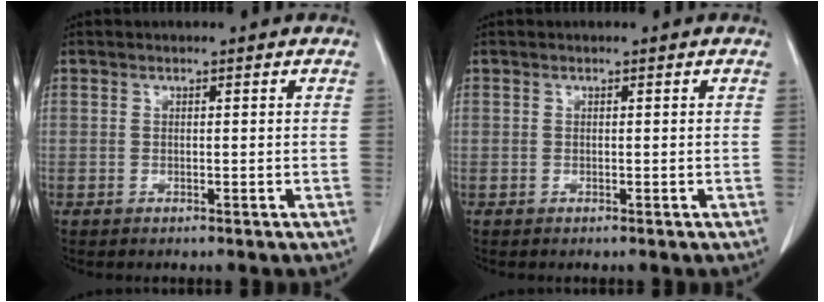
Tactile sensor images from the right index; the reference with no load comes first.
{"total": 0.0}